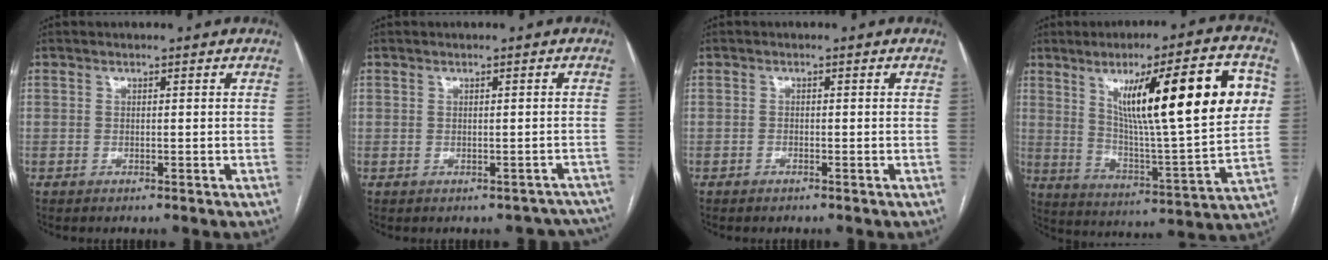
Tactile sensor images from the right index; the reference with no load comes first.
{"total": 4.7, "force": [-3.4, 3.3, 0.4], "torque": [0.018, 0.028, -0.034]}
{"total": 0.6, "force": [-0.5, 0.3, 0.2], "torque": [-0.004, 0.000, -0.008]}
{"total": 22.8, "force": [7.2, 2.6, 21.5], "torque": [-0.315, 0.010, 0.106]}